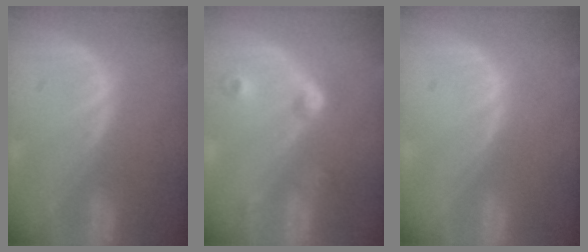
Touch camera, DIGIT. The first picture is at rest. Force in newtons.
{"total": 4.5, "press": 4.0, "slide": 2.0}
{"total": 0.0}